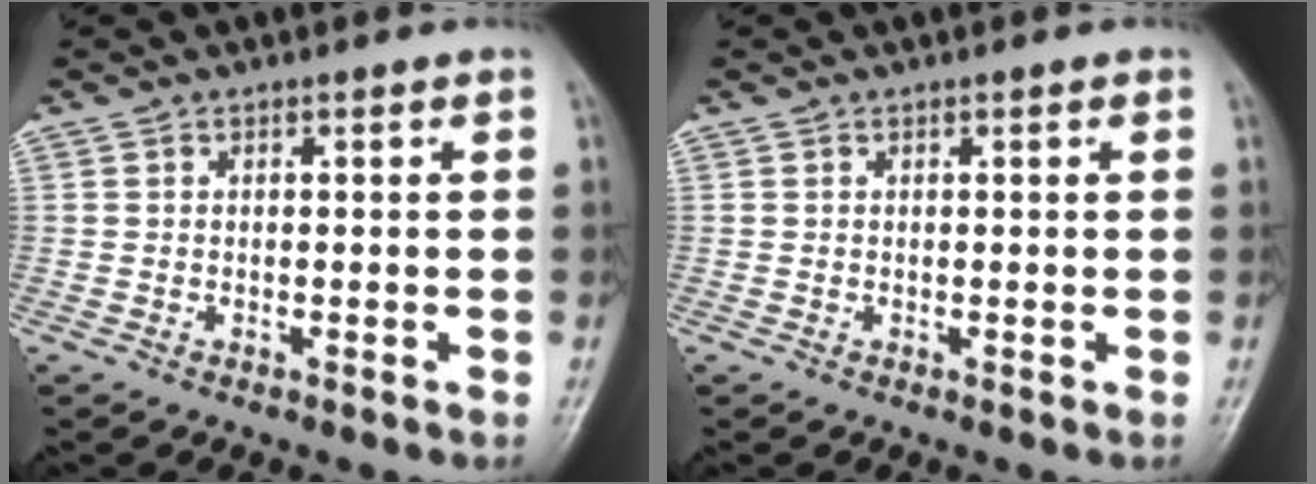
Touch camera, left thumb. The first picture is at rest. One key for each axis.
{"total": 0.7, "fx": 0.3, "fy": 0.2, "fz": 0.6, "tx": -0.009, "ty": 0.001, "tz": 0.003}